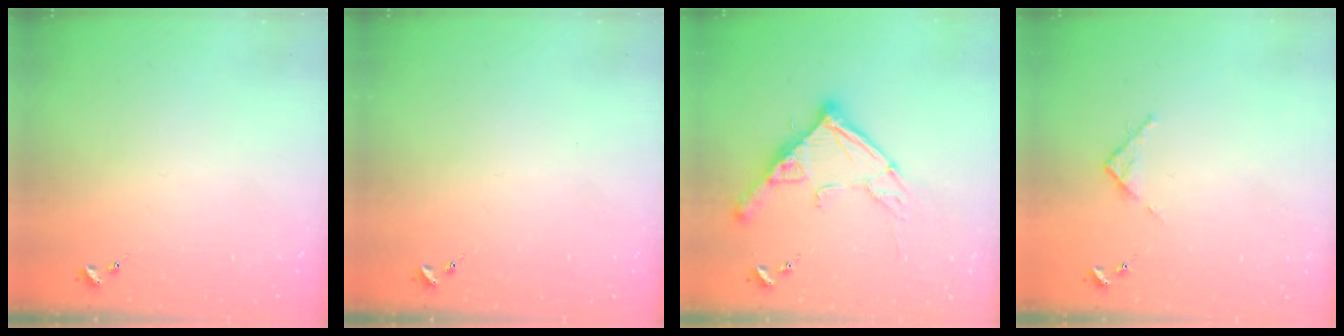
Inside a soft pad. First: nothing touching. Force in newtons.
{"total": 0.0}
{"total": 16.2, "press": 16.1, "slide": 1.7}
{"total": 3.8, "press": 3.8, "slide": 0.5}